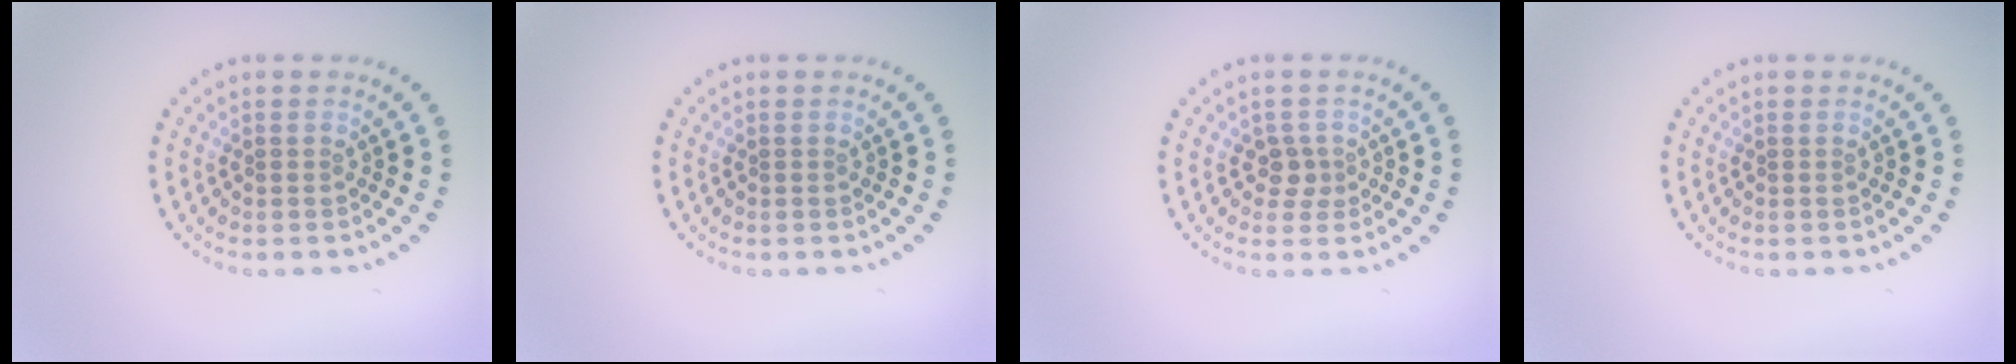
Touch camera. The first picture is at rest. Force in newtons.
{"total": 0.0}
{"total": 1.7, "press": 1.3, "slide": 1.1}
{"total": 0.0}